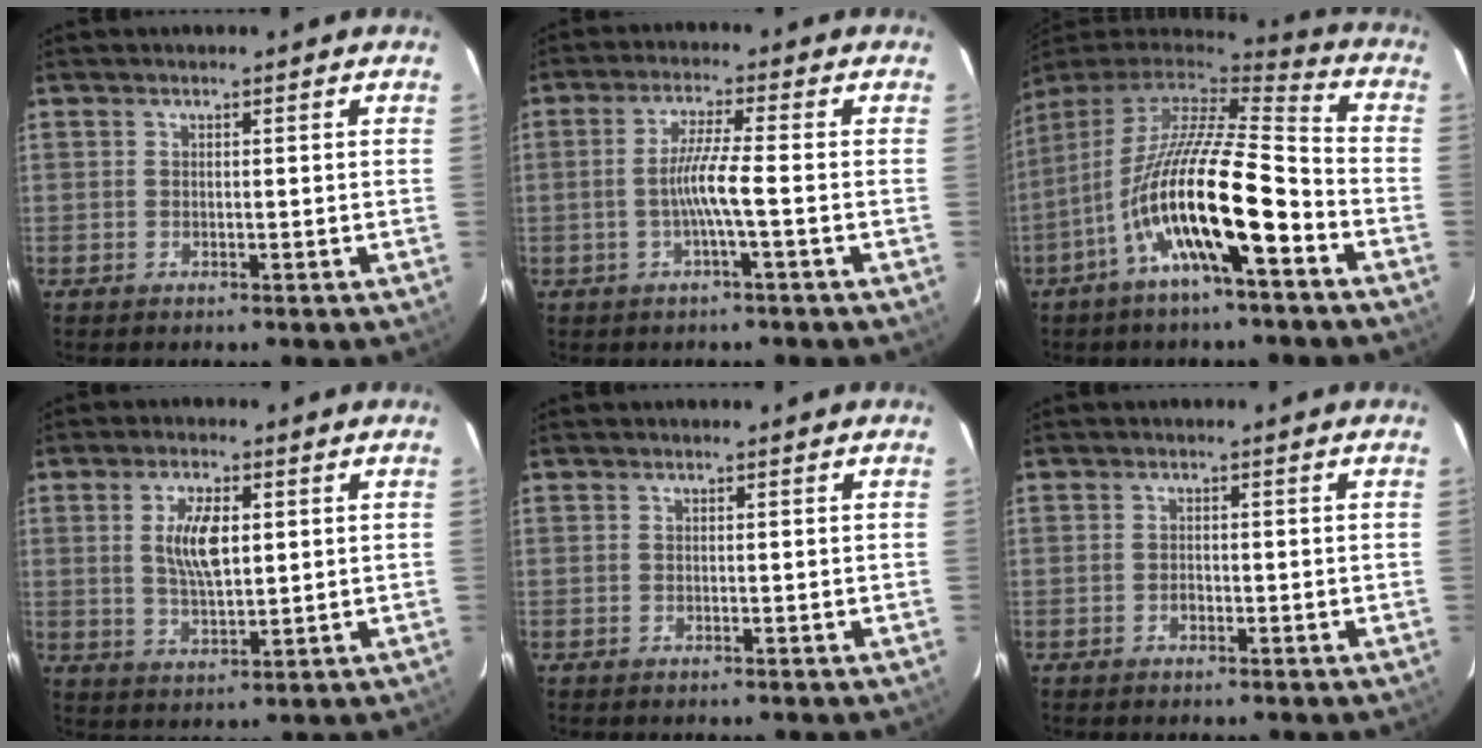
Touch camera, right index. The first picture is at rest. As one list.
[{"total": 5.3, "force": [-1.6, -0.8, 5.0], "torque": [-0.103, 0.000, -0.029]}, {"total": 18.6, "force": [-8.0, 3.2, 16.4], "torque": [-0.282, -0.032, -0.149]}, {"total": 7.4, "force": [1.6, 3.1, 6.5], "torque": [-0.122, 0.002, 0.034]}, {"total": 0.0}, {"total": 1.0, "force": [-0.5, 0.8, 0.4], "torque": [-0.004, 0.002, -0.008]}]